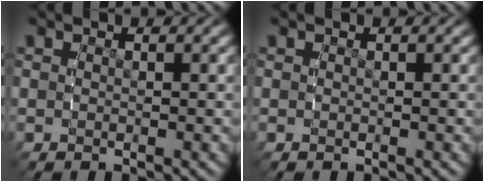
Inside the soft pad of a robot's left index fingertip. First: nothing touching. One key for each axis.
{"total": 0.0}